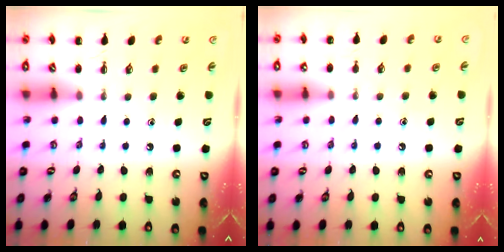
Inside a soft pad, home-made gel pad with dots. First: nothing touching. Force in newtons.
{"total": 5.9, "press": 5.6, "slide": 1.7}